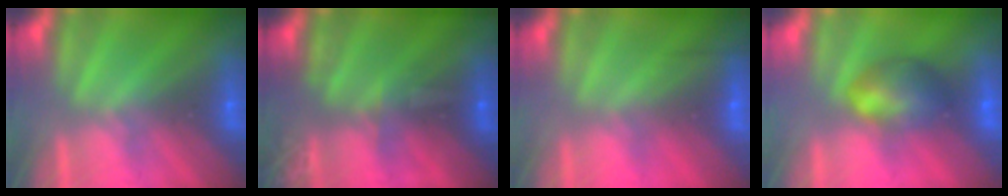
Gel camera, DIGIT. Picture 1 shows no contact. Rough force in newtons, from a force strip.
{"total": 3.0}
{"total": 2.4}
{"total": 7.8}